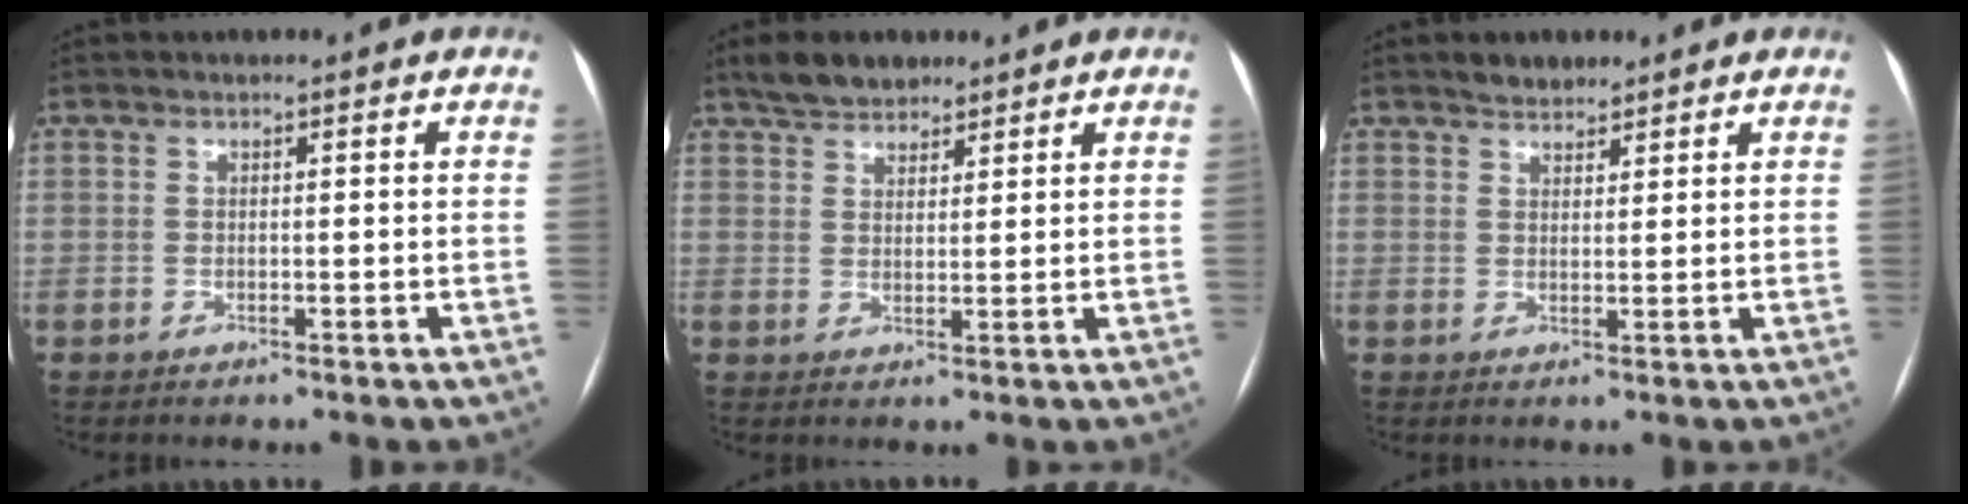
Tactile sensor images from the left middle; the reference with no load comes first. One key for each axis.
{"total": 4.8, "fx": 4.0, "fy": 2.1, "fz": 1.6, "tx": -0.030, "ty": 0.013, "tz": 0.075}
{"total": 2.6, "fx": 2.3, "fy": 1.1, "fz": 0.6, "tx": -0.010, "ty": 0.006, "tz": 0.036}